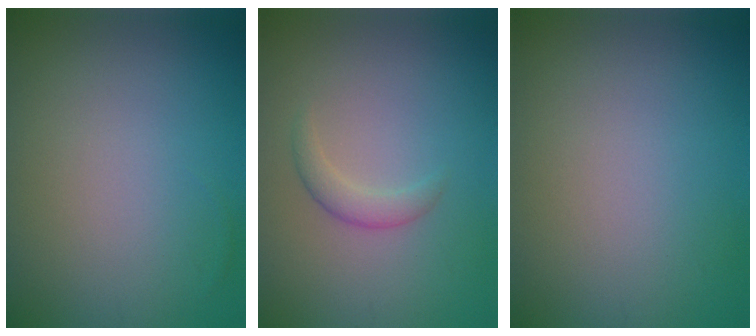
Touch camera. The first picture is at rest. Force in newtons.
{"total": 1.6, "press": 1.6, "slide": 0.1}
{"total": 0.0}